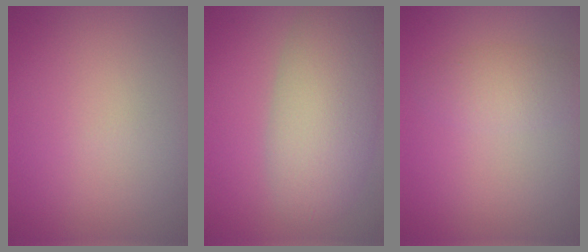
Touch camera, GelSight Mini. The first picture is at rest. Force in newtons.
{"total": 7.3, "press": 7.3, "slide": 0.1}
{"total": 2.5, "press": 2.5, "slide": 0.2}